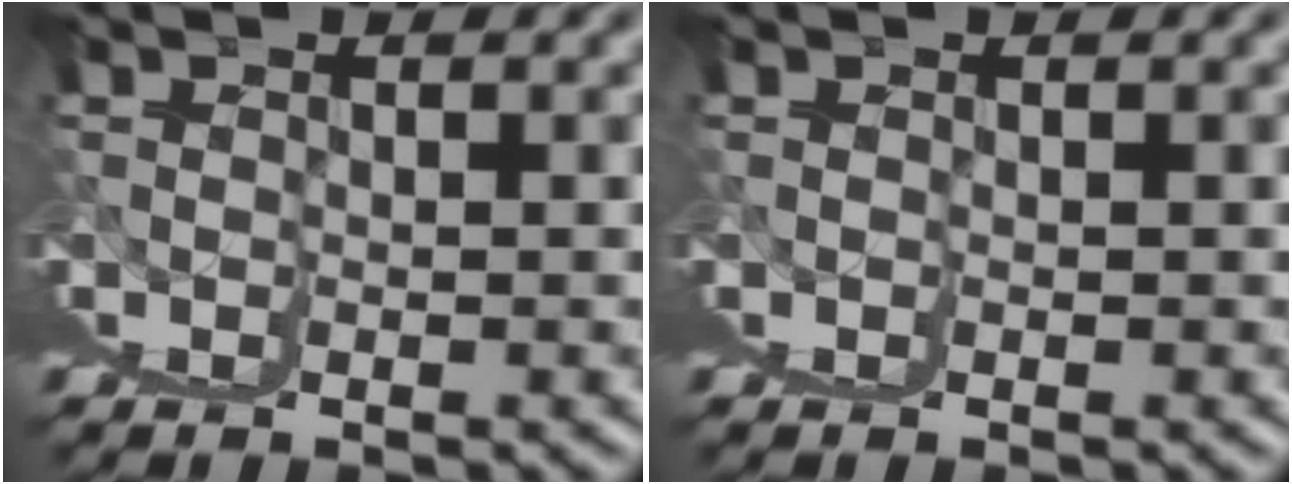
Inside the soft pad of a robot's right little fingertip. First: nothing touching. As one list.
[{"total": 0.0}]